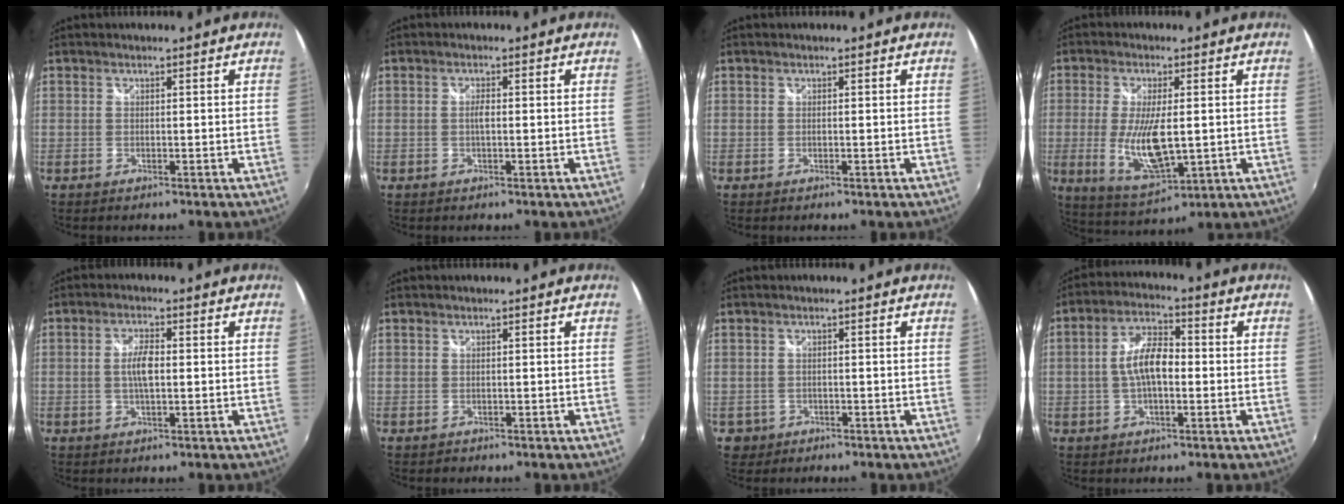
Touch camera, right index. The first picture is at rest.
{"total": 1.5, "force": [-0.1, 0.4, 1.4], "torque": [-0.027, 0.002, -0.004]}
{"total": 0.0}
{"total": 11.7, "force": [-1.3, 4.2, 10.8], "torque": [-0.211, -0.020, -0.013]}
{"total": 4.3, "force": [-0.1, 1.5, 4.0], "torque": [-0.077, 0.003, -0.002]}
{"total": 0.8, "force": [-0.3, 0.7, 0.0], "torque": [0.000, -0.002, -0.003]}
{"total": 3.0, "force": [-1.1, 2.7, 0.8], "torque": [-0.027, 0.002, -0.010]}
{"total": 7.8, "force": [-0.8, 3.6, 6.9], "torque": [-0.132, 0.014, -0.013]}